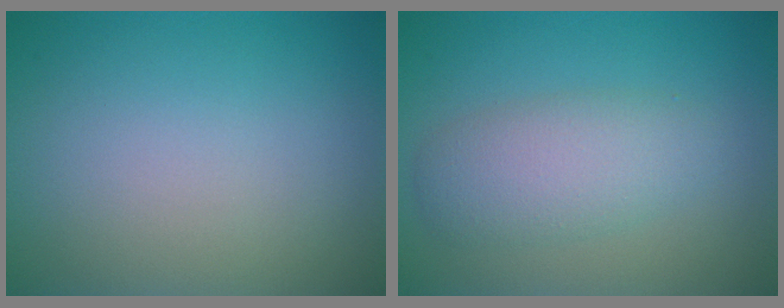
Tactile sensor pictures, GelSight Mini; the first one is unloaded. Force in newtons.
{"total": 3.9, "press": 3.9, "slide": 0.3}